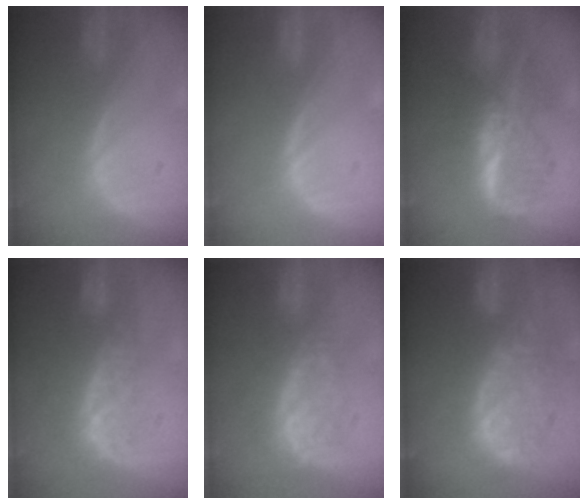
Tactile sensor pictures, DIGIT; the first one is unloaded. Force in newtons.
{"total": 0.0}
{"total": 7.7, "press": 7.7, "slide": 0.3}
{"total": 8.3, "press": 7.2, "slide": 4.1}
{"total": 8.7, "press": 7.4, "slide": 4.6}
{"total": 11.4, "press": 9.8, "slide": 5.9}